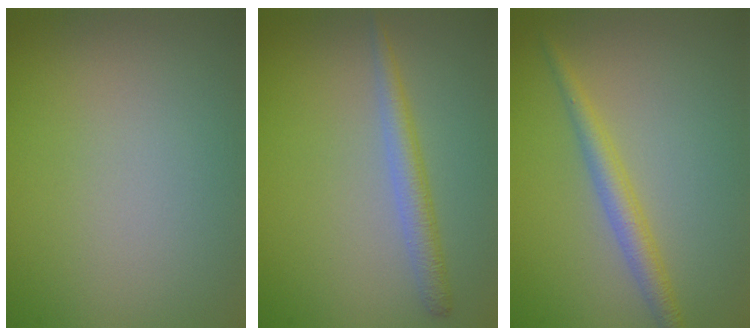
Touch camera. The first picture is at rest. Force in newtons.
{"total": 2.2, "press": 2.2, "slide": 0.1}
{"total": 2.4, "press": 2.4, "slide": 0.1}